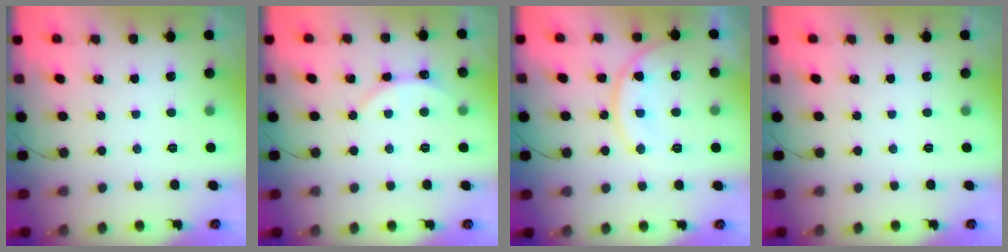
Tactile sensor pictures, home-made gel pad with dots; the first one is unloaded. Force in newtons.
{"total": 2.9, "press": 2.9, "slide": 0.3}
{"total": 13.2, "press": 13.2, "slide": 1.2}
{"total": 0.0}